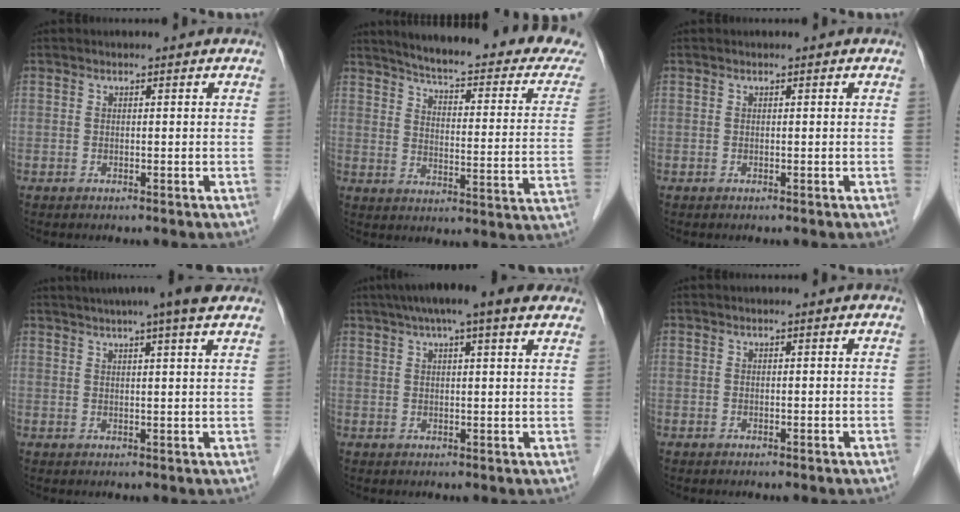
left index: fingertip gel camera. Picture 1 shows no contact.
{"total": 24.7, "force": [22.0, 2.6, 10.9], "torque": [-0.148, -0.062, 0.262]}
{"total": 0.0}
{"total": 10.7, "force": [8.6, -0.3, 6.4], "torque": [-0.098, 0.021, 0.101]}
{"total": 13.3, "force": [9.9, 1.9, 8.7], "torque": [-0.139, 0.046, 0.136]}
{"total": 0.6, "force": [0.5, 0.0, 0.3], "torque": [-0.007, 0.006, 0.008]}